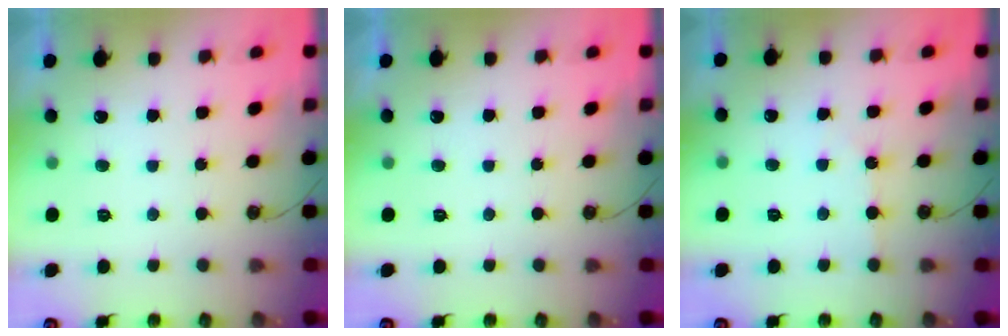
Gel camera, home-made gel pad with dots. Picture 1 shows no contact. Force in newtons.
{"total": 0.0}
{"total": 1.9, "press": 1.8, "slide": 0.4}